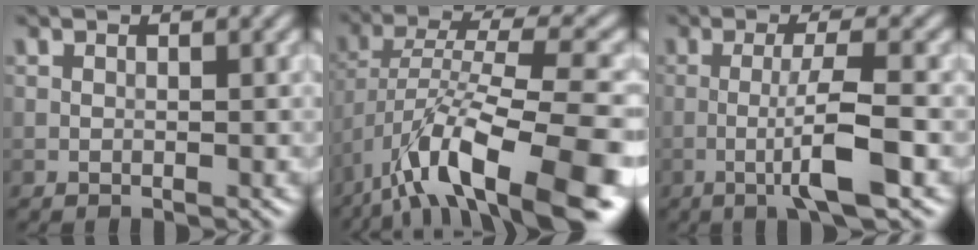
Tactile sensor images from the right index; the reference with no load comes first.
{"total": 12.3, "force": [-7.3, 3.4, 9.3], "torque": [-0.153, 0.017, -0.131]}
{"total": 5.0, "force": [-1.6, 0.3, 4.7], "torque": [-0.082, 0.007, -0.037]}